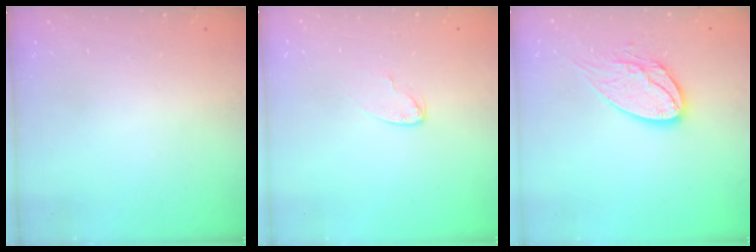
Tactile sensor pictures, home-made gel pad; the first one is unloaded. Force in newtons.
{"total": 4.7, "press": 4.6, "slide": 0.5}
{"total": 14.7, "press": 14.6, "slide": 1.2}